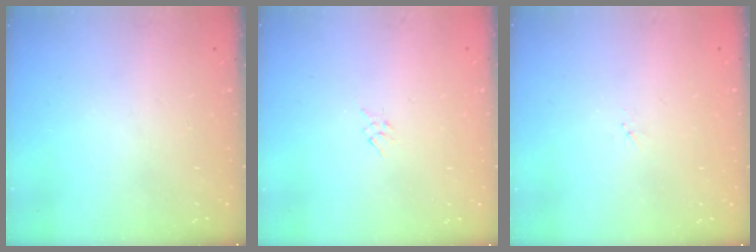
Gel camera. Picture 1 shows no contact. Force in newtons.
{"total": 1.9, "press": 1.8, "slide": 0.5}
{"total": 1.9, "press": 1.9, "slide": 0.3}